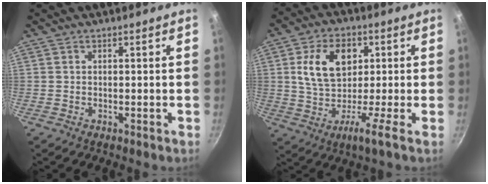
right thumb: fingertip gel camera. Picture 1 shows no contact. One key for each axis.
{"total": 11.0, "fx": 1.3, "fy": 5.8, "fz": 9.2, "tx": -0.153, "ty": 0.020, "tz": 0.004}